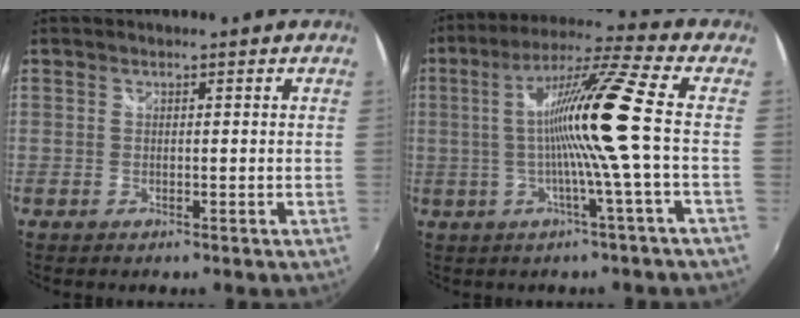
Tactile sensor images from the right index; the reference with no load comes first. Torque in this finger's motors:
{"motor_torque": [2.14, 0.00, 0.61, 0.21]}